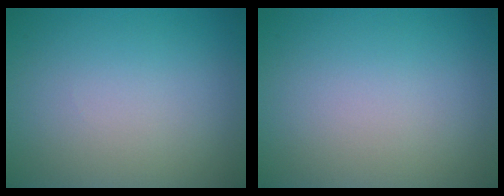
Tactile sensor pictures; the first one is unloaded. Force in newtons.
{"total": 0.0}